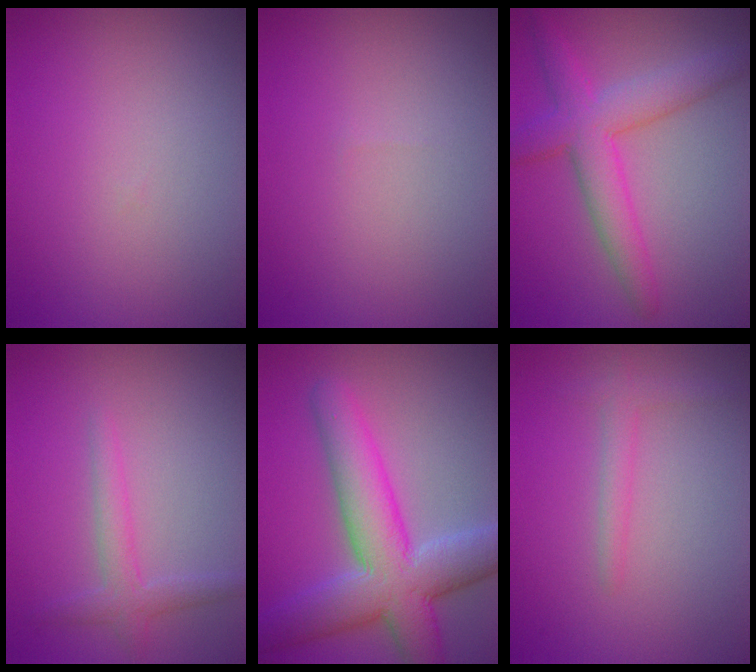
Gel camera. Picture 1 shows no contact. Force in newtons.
{"total": 0.0}
{"total": 5.4, "press": 5.4, "slide": 0.1}
{"total": 2.2, "press": 2.2, "slide": 0.1}
{"total": 9.3, "press": 9.2, "slide": 0.6}
{"total": 1.4, "press": 1.4, "slide": 0.2}